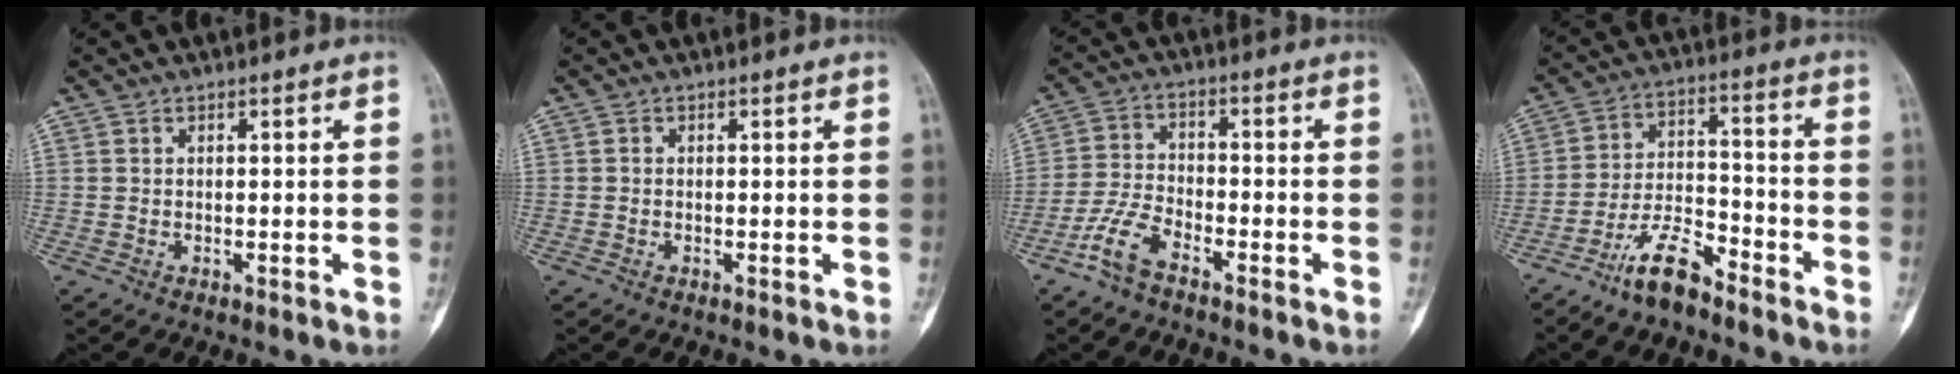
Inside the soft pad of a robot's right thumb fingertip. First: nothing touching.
{"total": 0.0}
{"total": 6.3, "force": [-4.4, 2.4, 3.9], "torque": [-0.091, 0.022, -0.093]}
{"total": 9.2, "force": [-7.2, 2.9, 5.1], "torque": [-0.096, 0.055, -0.137]}